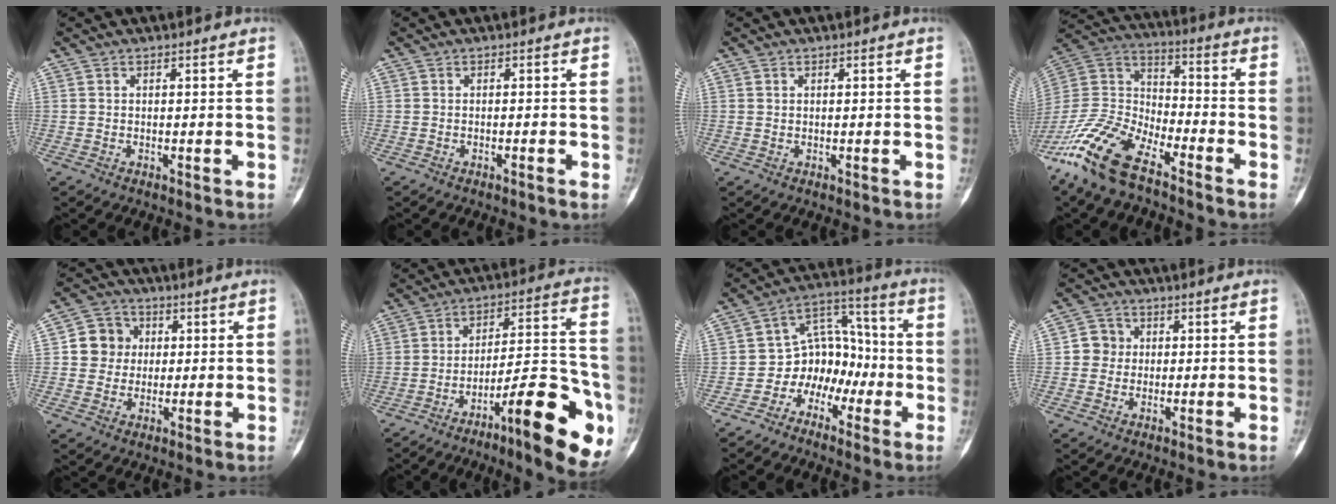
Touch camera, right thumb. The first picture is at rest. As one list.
[{"total": 0.8, "force": [-0.5, 0.0, 0.6], "torque": [-0.015, 0.003, -0.008]}, {"total": 0.0}, {"total": 16.2, "force": [-11.4, 6.3, 9.7], "torque": [-0.194, 0.056, -0.226]}, {"total": 7.5, "force": [1.0, 7.0, 2.5], "torque": [-0.005, 0.005, 0.009]}, {"total": 20.3, "force": [-9.5, 4.9, 17.3], "torque": [-0.222, 0.065, -0.137]}, {"total": 9.9, "force": [-4.0, 8.0, 4.3], "torque": [-0.018, 0.080, -0.083]}, {"total": 4.2, "force": [0.3, 4.1, 1.1], "torque": [0.009, 0.008, -0.003]}]